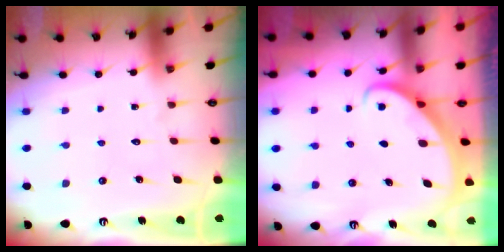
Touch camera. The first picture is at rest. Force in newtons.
{"total": 2.7, "press": 2.7, "slide": 0.2}